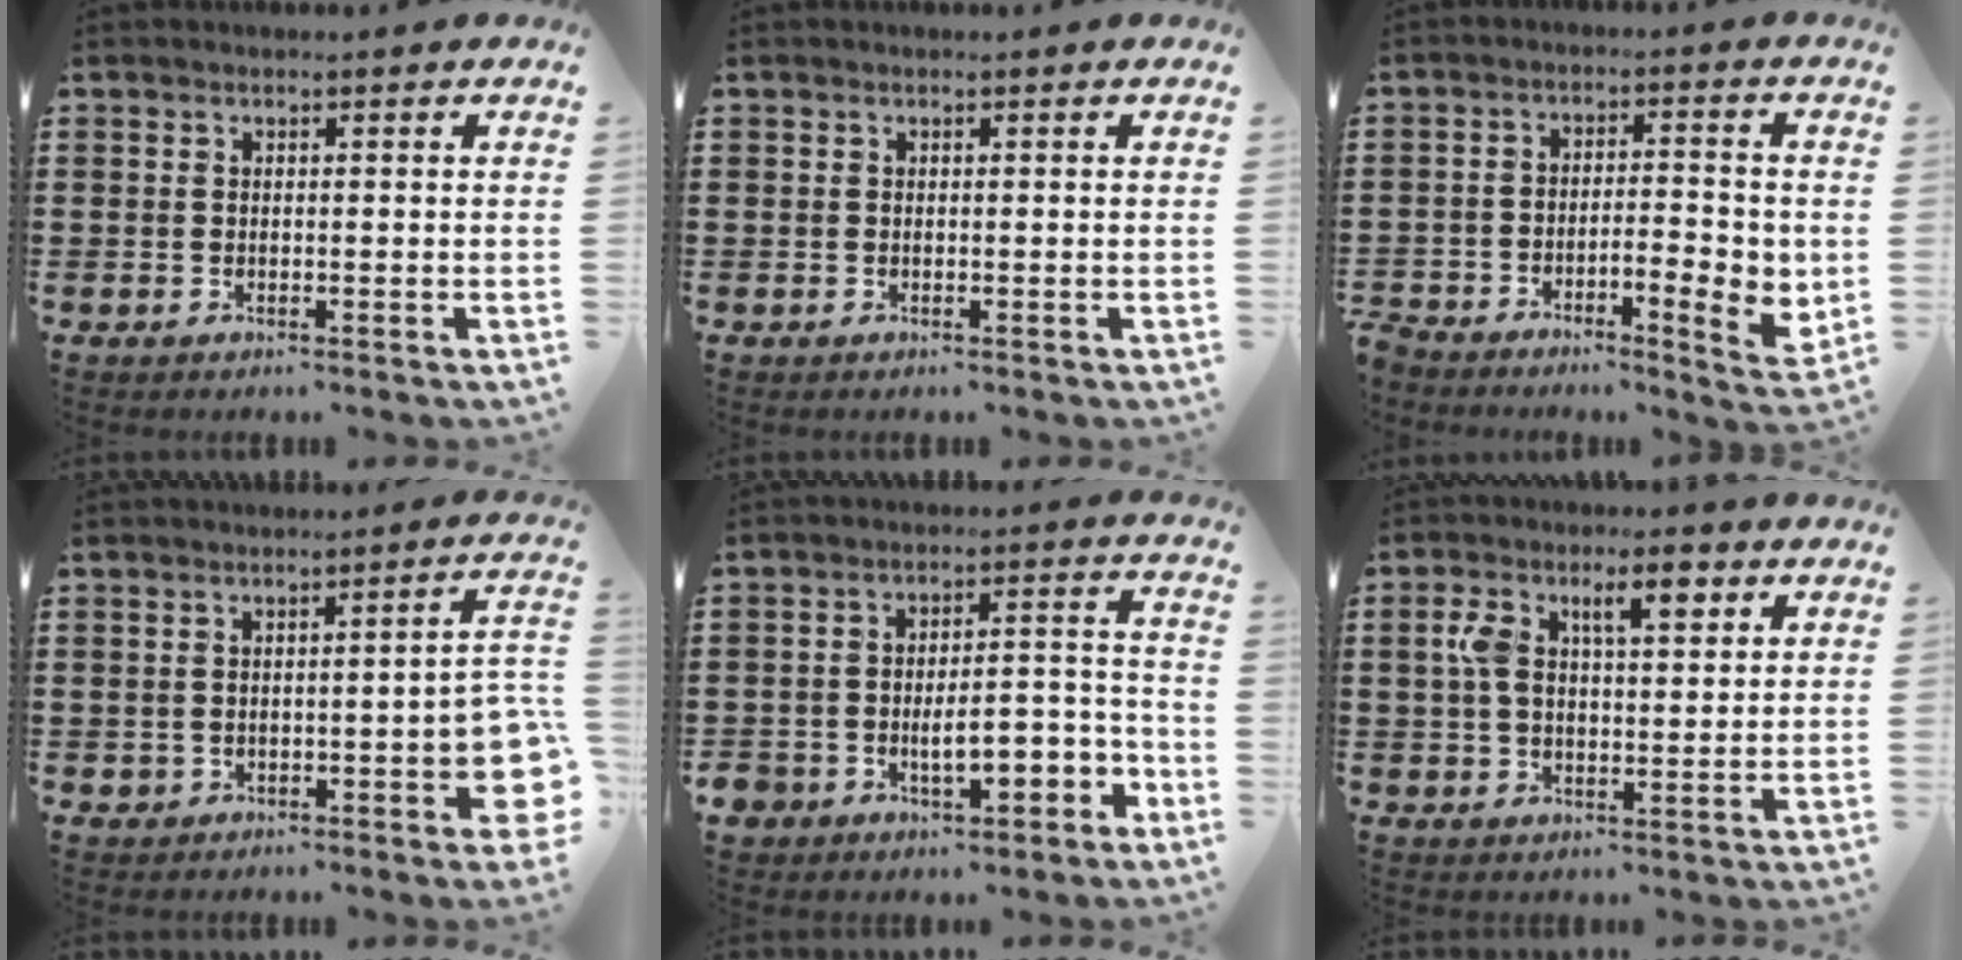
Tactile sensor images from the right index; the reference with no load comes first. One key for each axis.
{"total": 0.0}
{"total": 5.8, "fx": -3.4, "fy": 1.8, "fz": 4.3, "tx": -0.070, "ty": 0.002, "tz": -0.060}
{"total": 5.5, "fx": -1.6, "fy": 2.2, "fz": 4.8, "tx": -0.072, "ty": -0.001, "tz": -0.026}
{"total": 7.3, "fx": -3.7, "fy": 4.0, "fz": 5.0, "tx": -0.083, "ty": 0.011, "tz": -0.068}
{"total": 7.1, "fx": 2.6, "fy": 2.9, "fz": 5.9, "tx": -0.111, "ty": 0.007, "tz": 0.039}